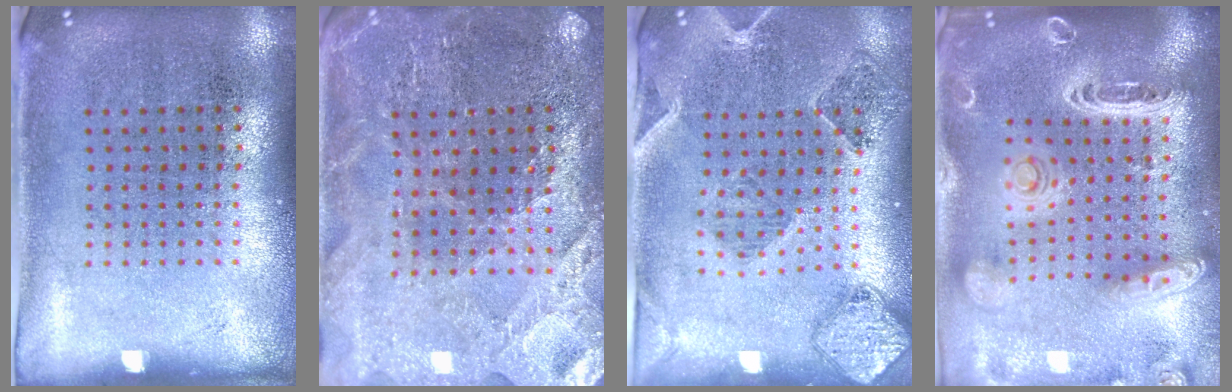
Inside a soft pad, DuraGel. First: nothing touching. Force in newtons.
{"total": 2.6, "press": 2.6, "slide": 0.4}
{"total": 0.9, "press": 0.9, "slide": 0.2}
{"total": 3.3, "press": 2.7, "slide": 1.9}